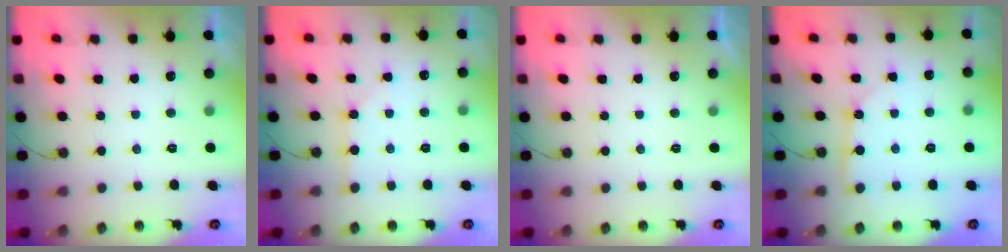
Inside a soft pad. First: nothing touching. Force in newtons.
{"total": 0.7, "press": 0.7, "slide": 0.1}
{"total": 0.0}
{"total": 4.3, "press": 4.3, "slide": 0.4}